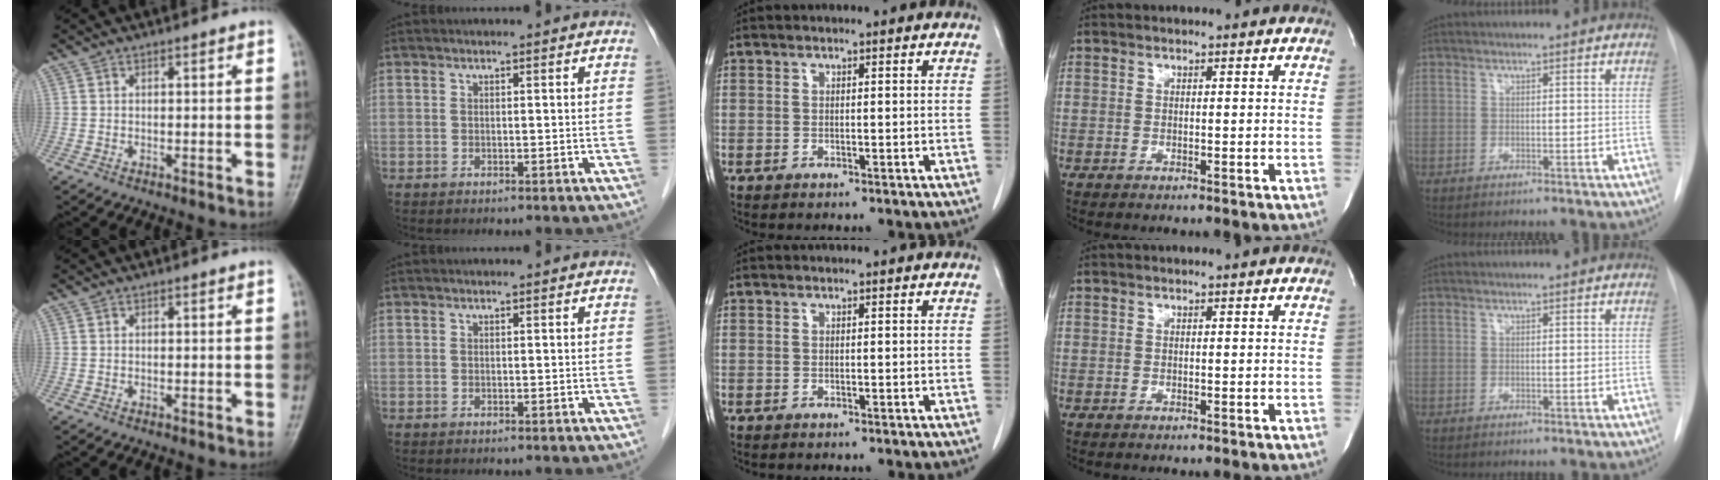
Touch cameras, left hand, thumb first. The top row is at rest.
{}